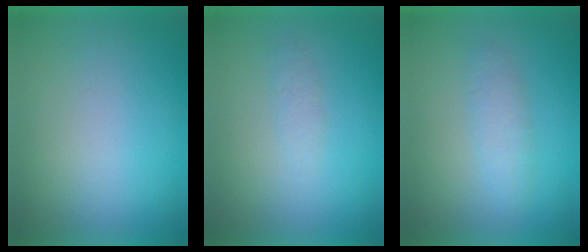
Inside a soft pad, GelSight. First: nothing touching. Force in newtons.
{"total": 1.5}
{"total": 2.4}